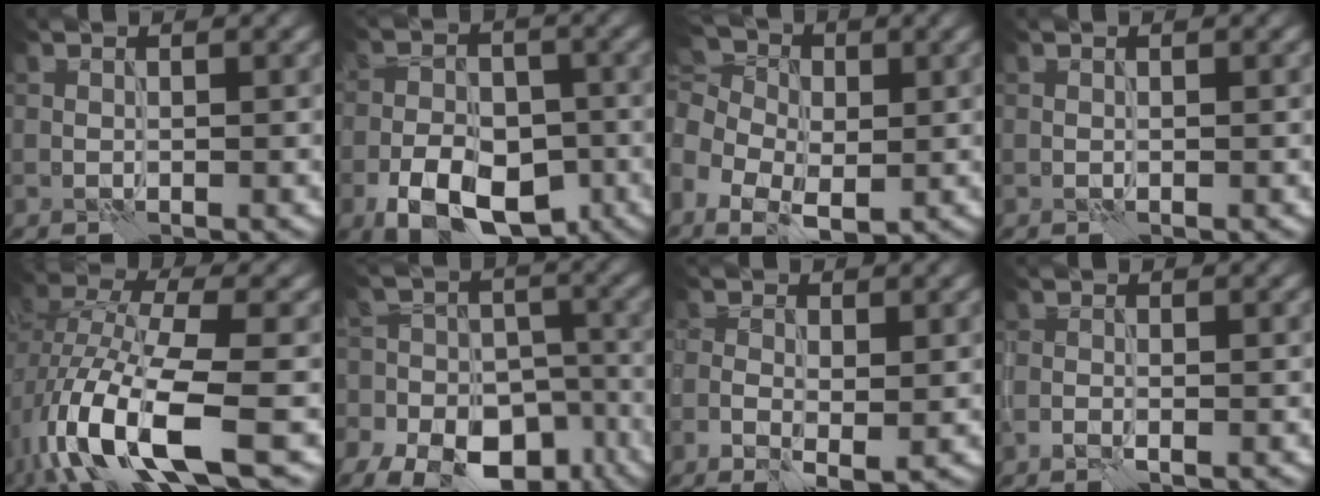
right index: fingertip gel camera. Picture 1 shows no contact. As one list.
[{"total": 8.5, "force": [-4.5, 4.7, 5.5], "torque": [-0.096, -0.008, -0.077]}, {"total": 9.2, "force": [-1.9, 6.6, 6.1], "torque": [-0.141, -0.001, -0.017]}, {"total": 0.0}, {"total": 12.3, "force": [-5.4, 4.6, 10.1], "torque": [-0.217, -0.016, -0.096]}, {"total": 14.3, "force": [-9.5, 9.0, 5.7], "torque": [-0.058, -0.041, -0.138]}, {"total": 3.2, "force": [-0.8, 1.5, 2.7], "torque": [-0.046, -0.009, -0.009]}, {"total": 0.6, "force": [-0.4, 0.1, 0.5], "torque": [-0.009, -0.002, -0.006]}]